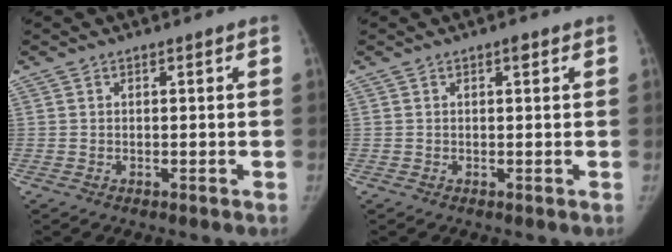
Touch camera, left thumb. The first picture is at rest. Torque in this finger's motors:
{"motor_torque": [0.26, 0.12, 0.20, -0.11, 0.04]}